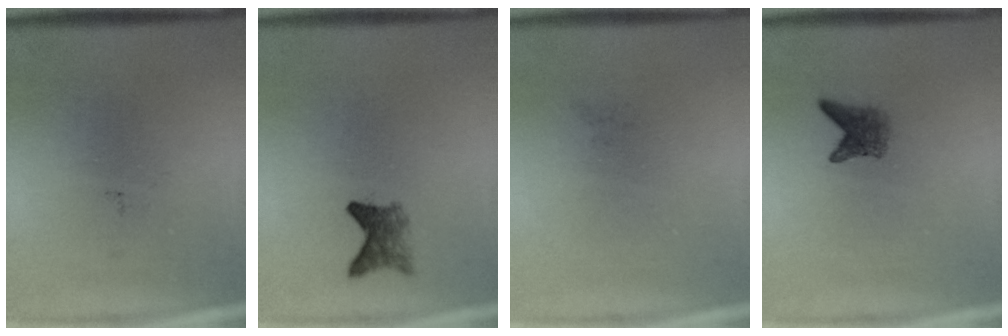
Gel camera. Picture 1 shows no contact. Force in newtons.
{"total": 2.7}
{"total": 0.0}
{"total": 2.4}